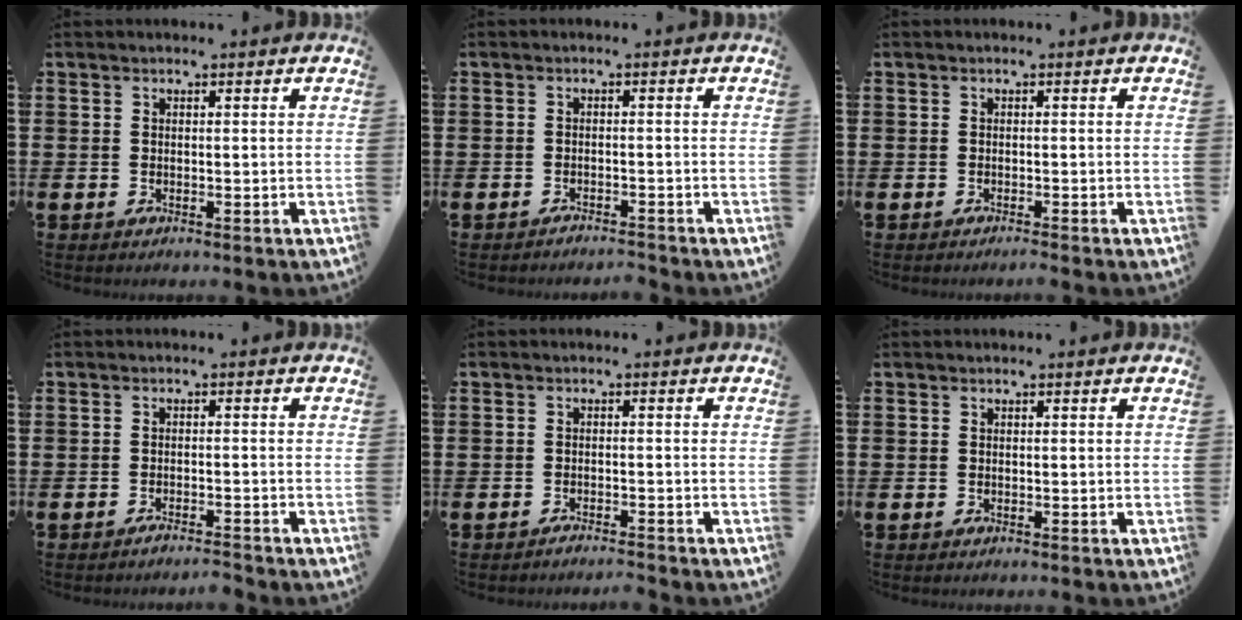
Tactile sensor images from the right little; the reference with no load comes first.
{"total": 1.4, "force": [-1.4, 0.0, 0.0], "torque": [-0.003, 0.003, -0.029]}
{"total": 0.5, "force": [-0.5, -0.1, 0.2], "torque": [-0.003, -0.004, -0.009]}
{"total": 1.6, "force": [-1.5, -0.1, 0.4], "torque": [-0.007, 0.001, -0.029]}
{"total": 1.1, "force": [-1.1, -0.1, 0.2], "torque": [-0.004, -0.001, -0.022]}
{"total": 0.0}